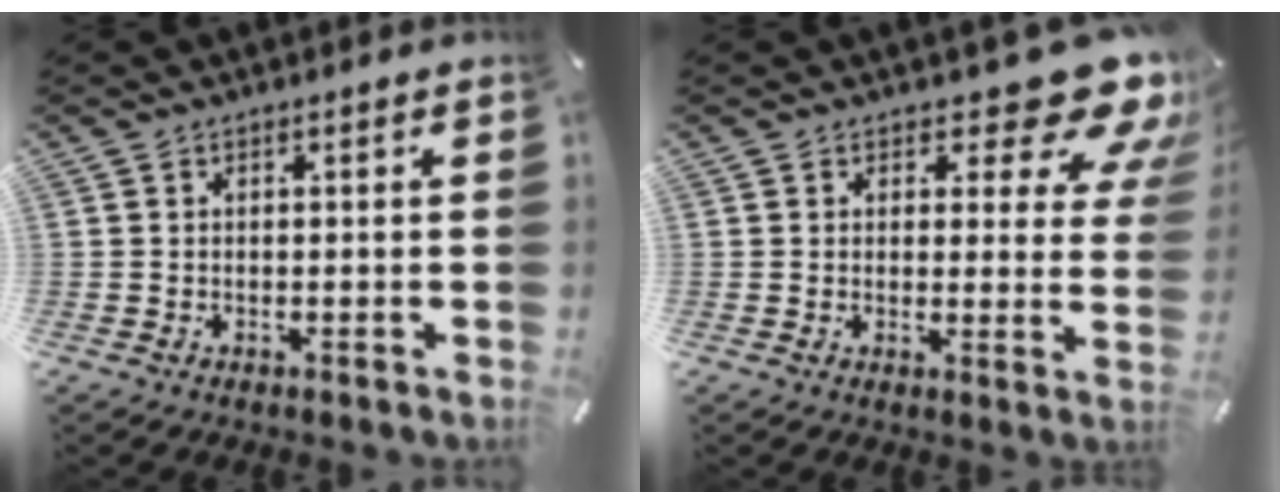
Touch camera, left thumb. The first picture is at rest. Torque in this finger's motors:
{"motor_torque": [0.76, 0.02, 0.51, -0.03, 0.04]}